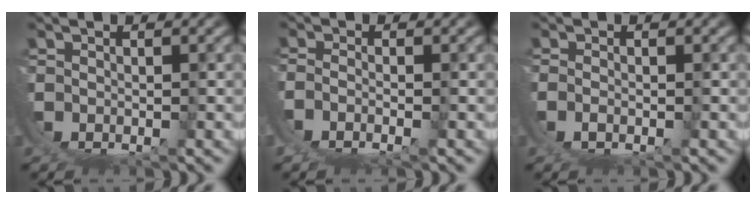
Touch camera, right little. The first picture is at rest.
{"total": 3.6, "force": [-0.1, 2.7, 2.4], "torque": [-0.069, -0.018, 0.003]}
{"total": 1.0, "force": [0.4, 0.3, 0.9], "torque": [-0.022, -0.003, 0.011]}